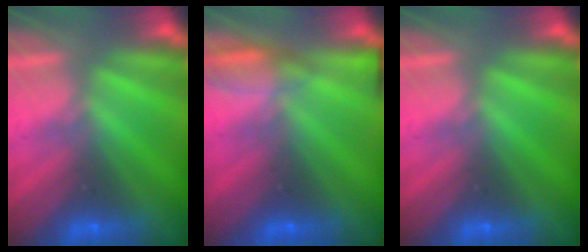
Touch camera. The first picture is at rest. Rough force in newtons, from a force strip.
{"total": 5.2}
{"total": 0.0}